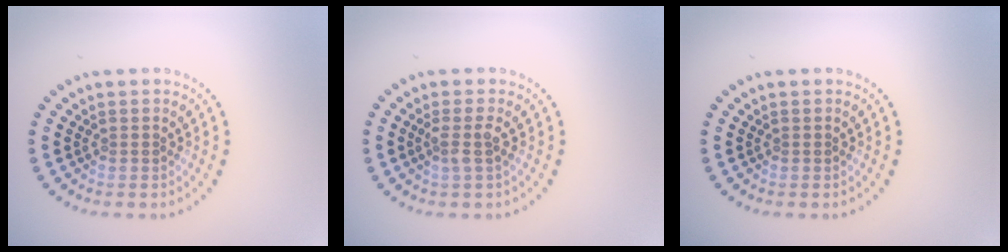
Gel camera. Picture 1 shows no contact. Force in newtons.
{"total": 1.8, "press": 1.3, "slide": 1.2}
{"total": 0.0}